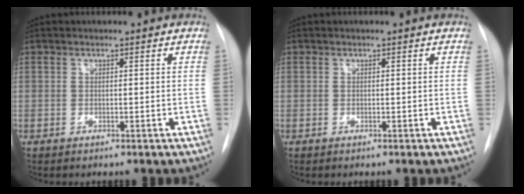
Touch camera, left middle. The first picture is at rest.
{"total": 0.0}